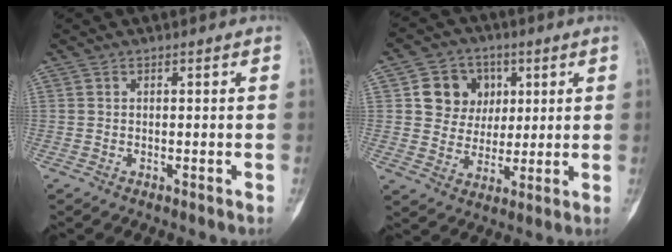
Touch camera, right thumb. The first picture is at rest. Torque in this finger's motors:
{"motor_torque": [1.09, 1.25, 0.11, -0.12, 0.00]}